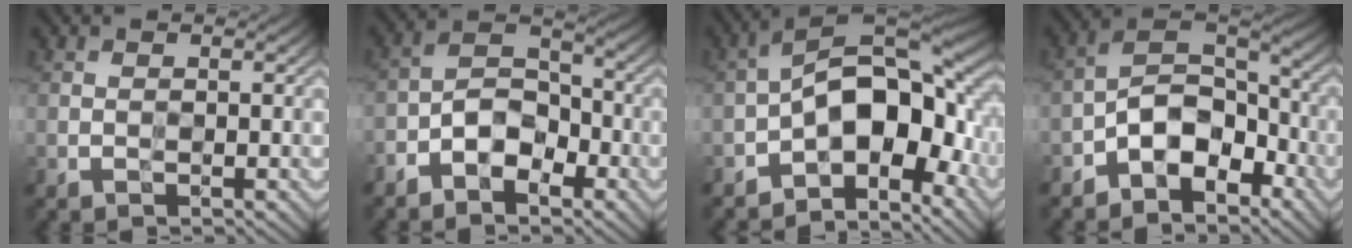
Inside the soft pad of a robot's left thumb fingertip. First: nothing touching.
{"total": 6.0, "force": [-3.4, 3.3, 3.6], "torque": [-0.064, 0.013, -0.075]}
{"total": 12.9, "force": [-4.0, 6.5, 10.4], "torque": [-0.150, 0.006, -0.084]}
{"total": 7.6, "force": [-4.5, 4.0, 4.7], "torque": [-0.078, 0.012, -0.100]}